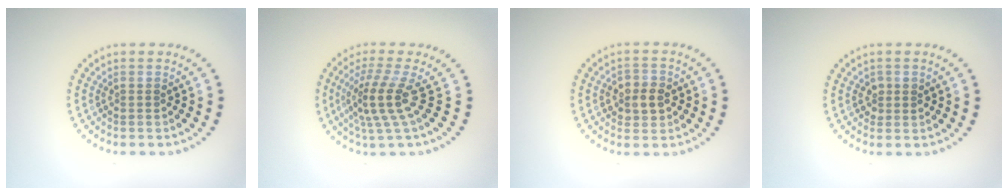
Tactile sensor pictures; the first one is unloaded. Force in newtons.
{"total": 3.8, "press": 2.7, "slide": 2.6}
{"total": 2.8, "press": 2.7, "slide": 0.5}
{"total": 1.2, "press": 1.2, "slide": 0.3}